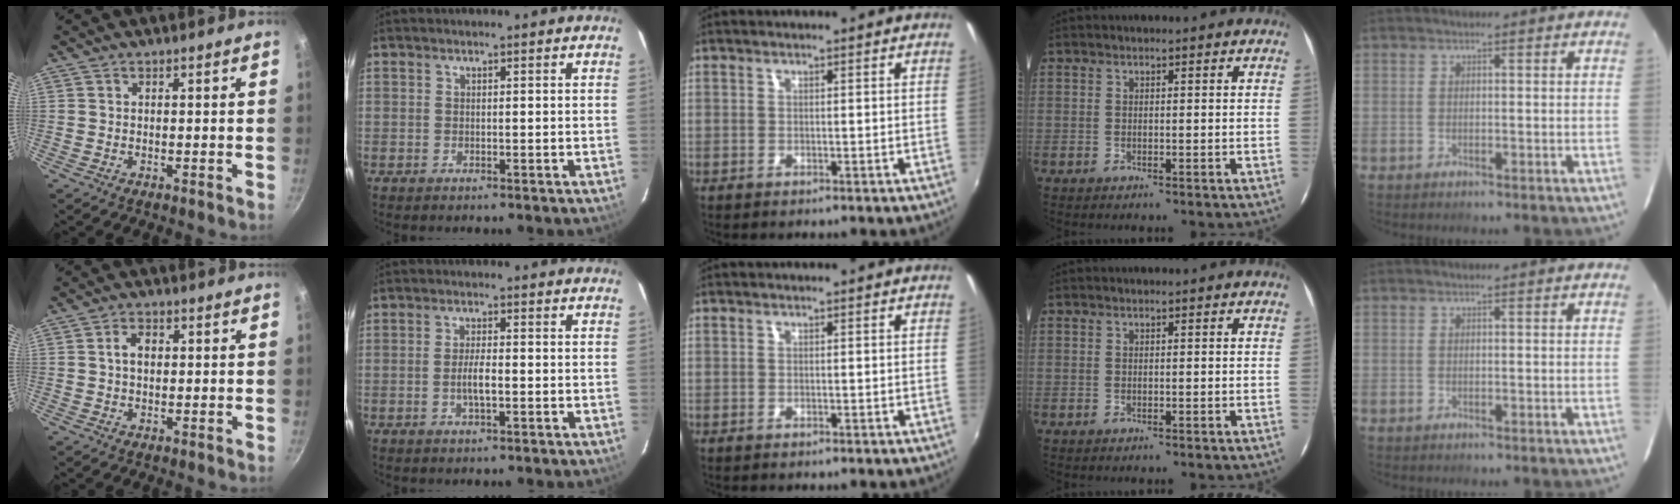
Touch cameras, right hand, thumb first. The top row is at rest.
{"thumb": {"total": 3.3, "force": [0.4, 2.3, 2.3], "torque": [-0.029, 0.009, 0.005]}, "index": {"total": 3.3, "force": [-0.9, 0.7, 3.1], "torque": [-0.060, -0.002, -0.015]}}